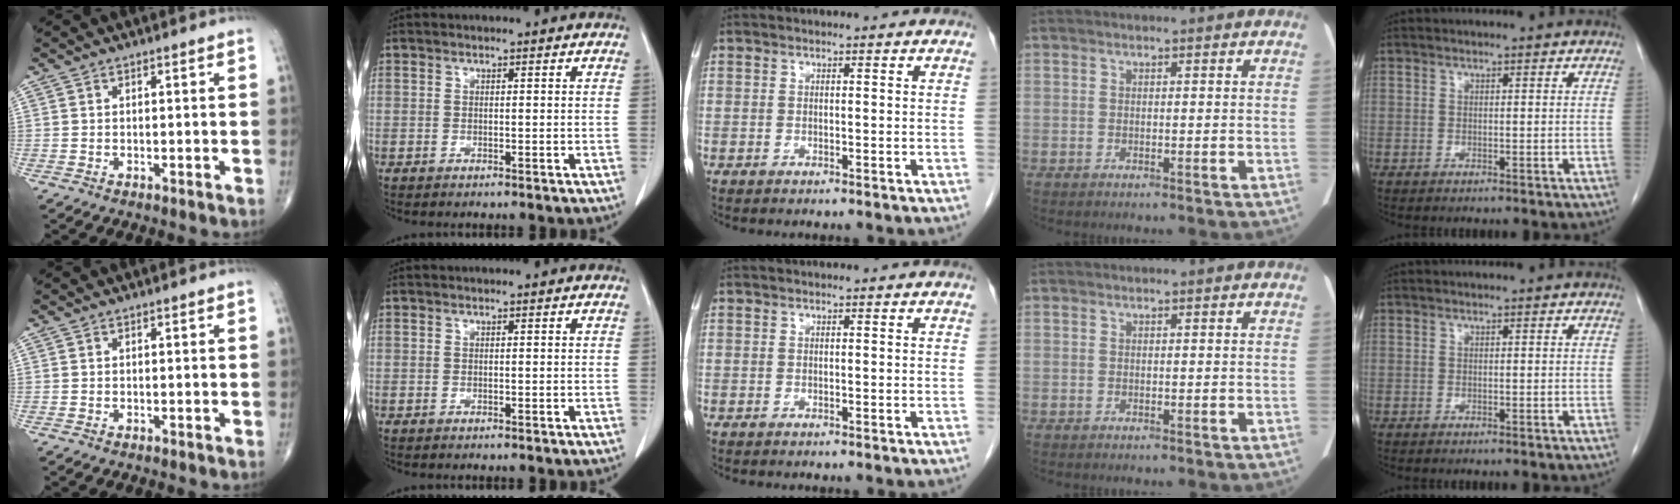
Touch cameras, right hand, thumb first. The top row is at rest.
{}